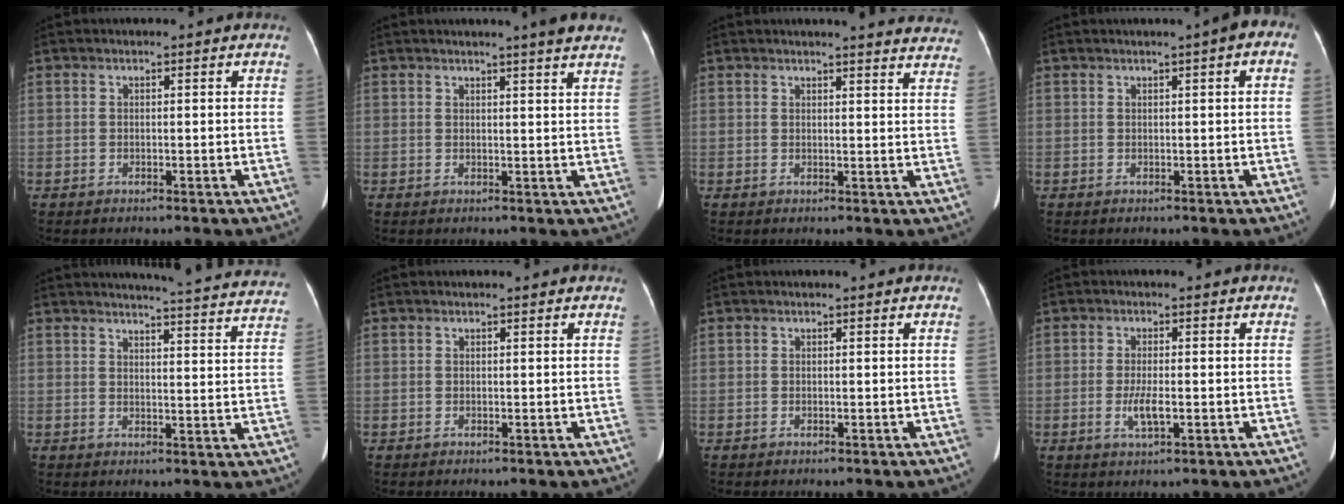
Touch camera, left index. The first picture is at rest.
{"total": 5.8, "force": [5.0, -0.6, 2.9], "torque": [-0.039, 0.002, 0.046]}
{"total": 16.5, "force": [15.8, 1.5, 4.5], "torque": [-0.033, -0.052, 0.156]}
{"total": 3.3, "force": [1.0, 0.4, 3.1], "torque": [-0.036, 0.013, 0.009]}
{"total": 22.9, "force": [22.1, 0.9, 6.0], "torque": [-0.069, -0.079, 0.239]}
{"total": 0.6, "force": [0.5, 0.1, 0.1], "torque": [-0.003, 0.002, 0.004]}
{"total": 0.0}
{"total": 3.3, "force": [-0.8, 0.8, 3.1], "torque": [-0.066, -0.004, -0.012]}